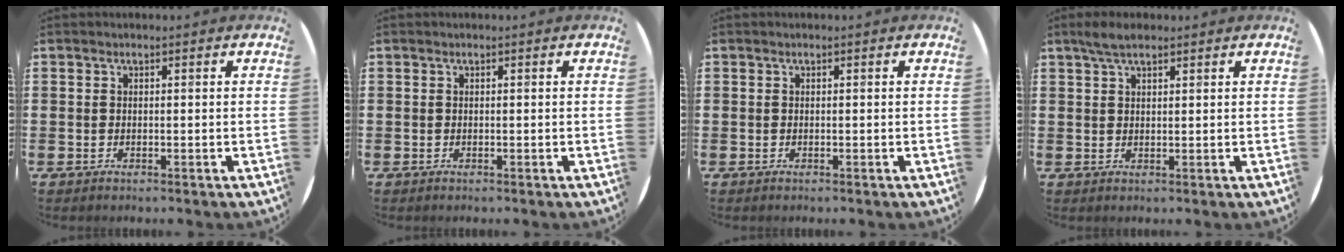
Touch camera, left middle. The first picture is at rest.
{"total": 0.0}
{"total": 0.0}
{"total": 2.9, "force": [2.2, 0.8, 1.7], "torque": [-0.028, 0.004, 0.037]}